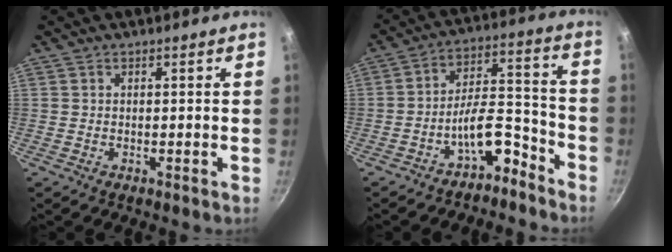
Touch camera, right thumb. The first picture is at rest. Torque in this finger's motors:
{"motor_torque": [4.71, 0.30, 1.45, -1.32, 0.26]}